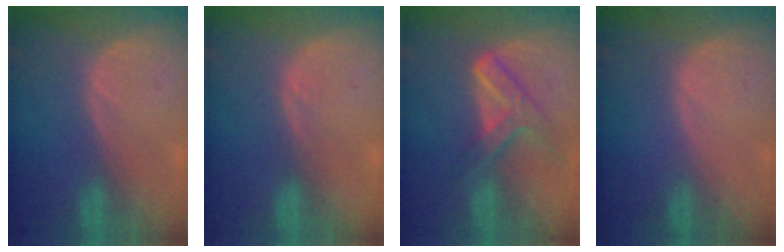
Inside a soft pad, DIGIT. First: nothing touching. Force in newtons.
{"total": 0.7, "press": 0.7, "slide": 0.1}
{"total": 7.2, "press": 6.1, "slide": 3.9}
{"total": 0.0}